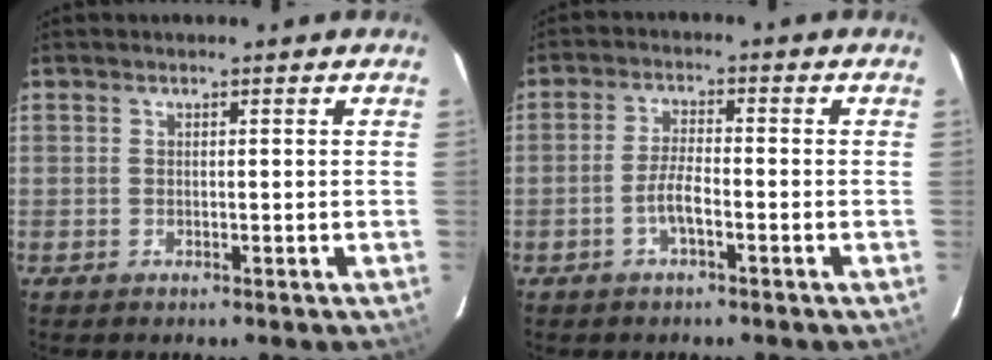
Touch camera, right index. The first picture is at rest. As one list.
[{"total": 3.7, "force": [-1.9, 0.8, 3.1], "torque": [-0.071, 0.006, -0.036]}]